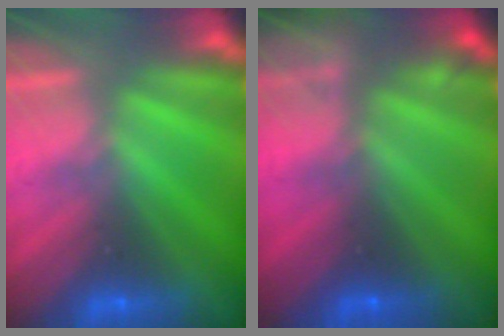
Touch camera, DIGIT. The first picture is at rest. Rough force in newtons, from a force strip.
{"total": 7.8}